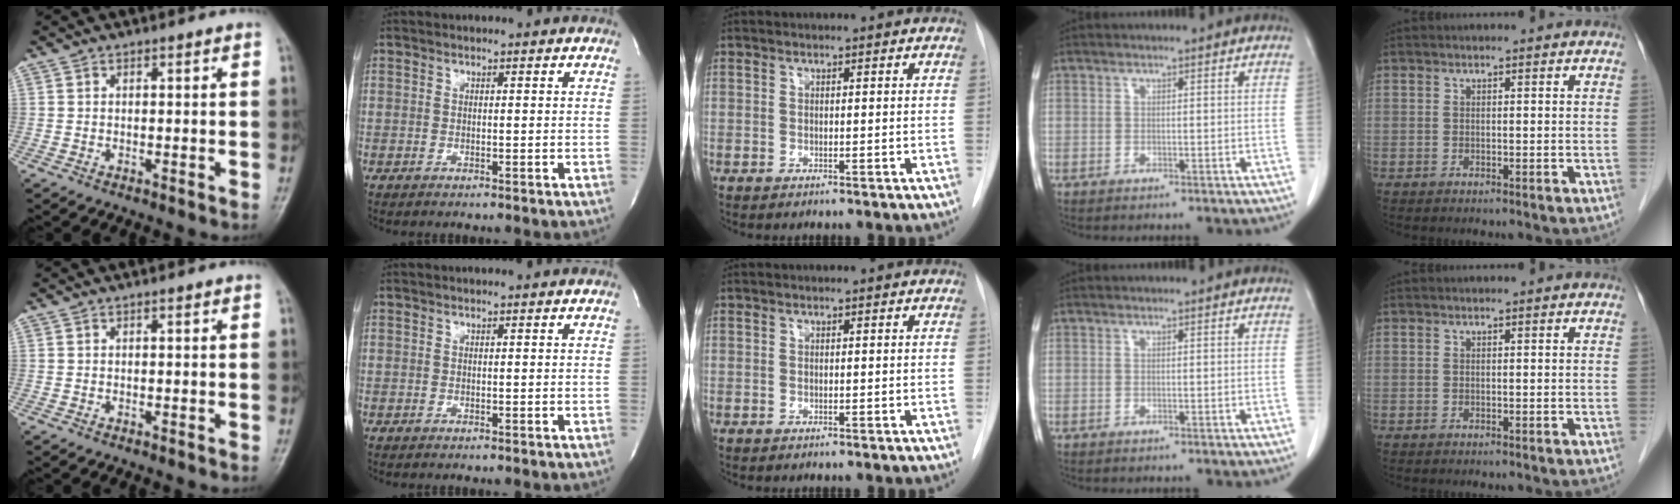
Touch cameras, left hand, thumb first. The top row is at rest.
{}